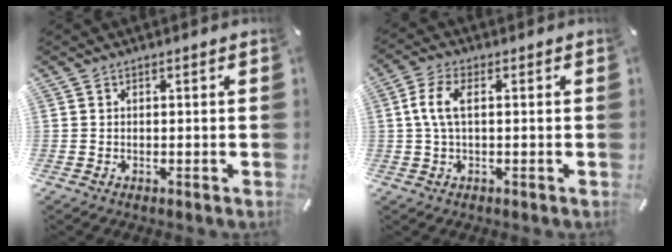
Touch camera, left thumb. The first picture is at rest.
{"total": 6.2, "force": [0.8, 2.9, 5.5], "torque": [-0.125, 0.003, 0.009]}